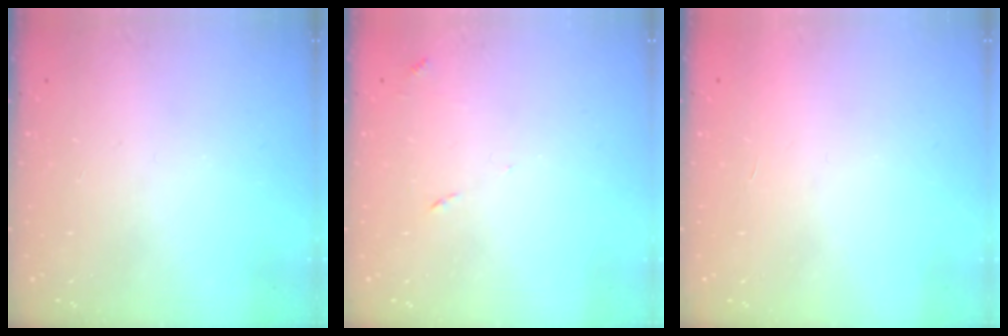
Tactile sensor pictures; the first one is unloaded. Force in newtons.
{"total": 7.4, "press": 7.4, "slide": 0.7}
{"total": 1.7, "press": 1.7, "slide": 0.1}